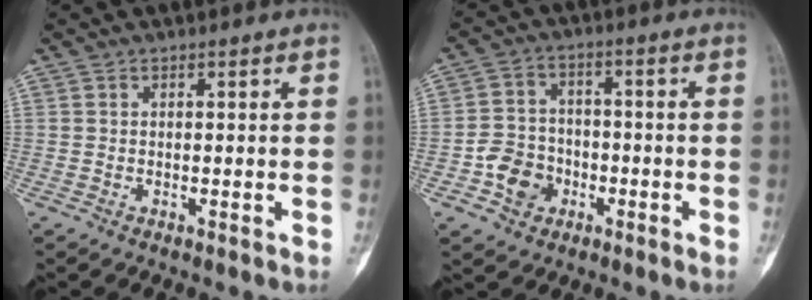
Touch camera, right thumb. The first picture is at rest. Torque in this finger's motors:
{"motor_torque": [0.88, 0.66, 0.21, -0.50, 0.02]}